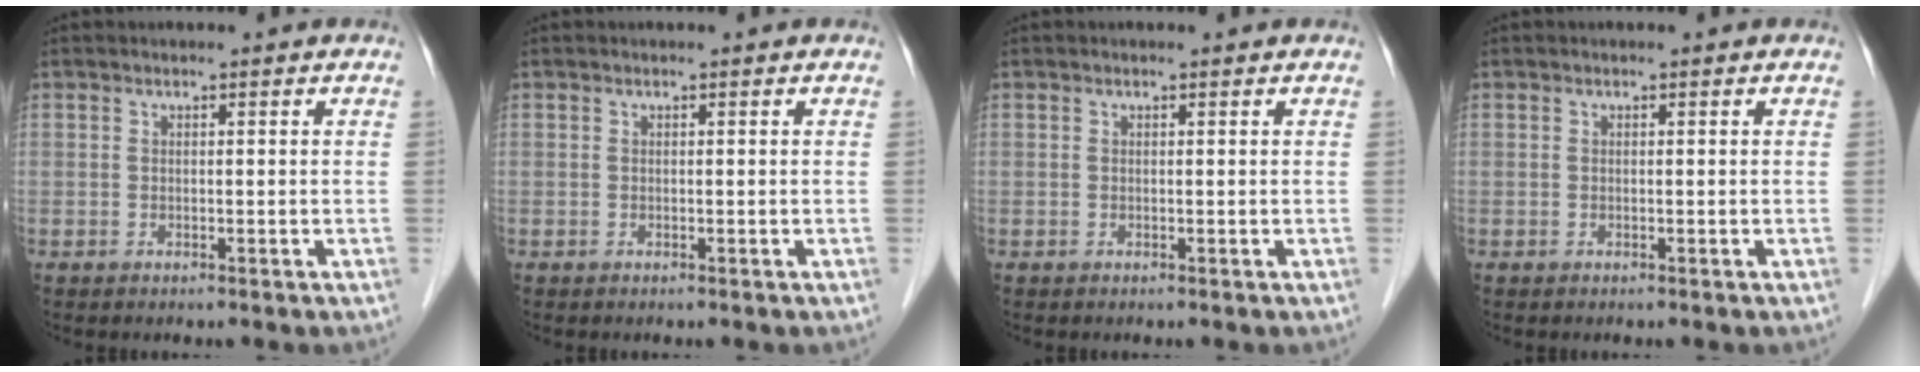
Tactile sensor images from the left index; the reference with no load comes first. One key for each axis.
{"total": 0.0}
{"total": 0.0}
{"total": 0.0}